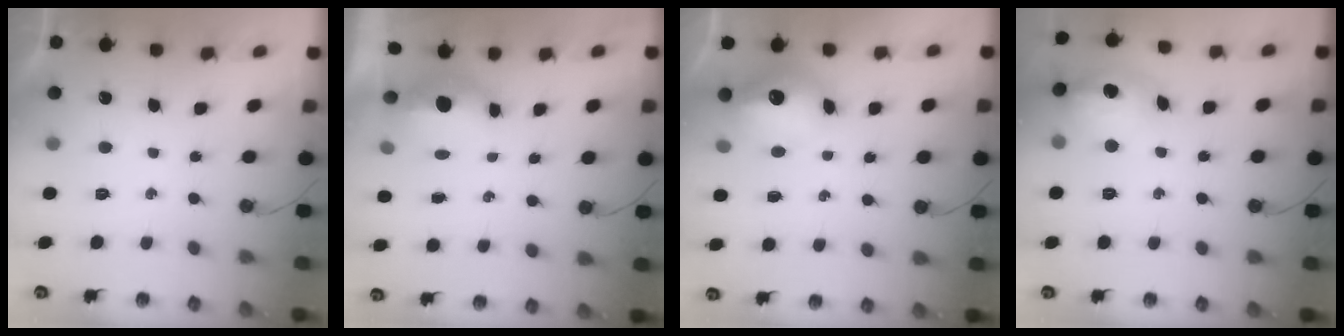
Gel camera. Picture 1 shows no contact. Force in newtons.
{"total": 4.7, "press": 4.5, "slide": 1.2}
{"total": 11.1, "press": 11.0, "slide": 1.1}
{"total": 16.2, "press": 16.1, "slide": 1.4}